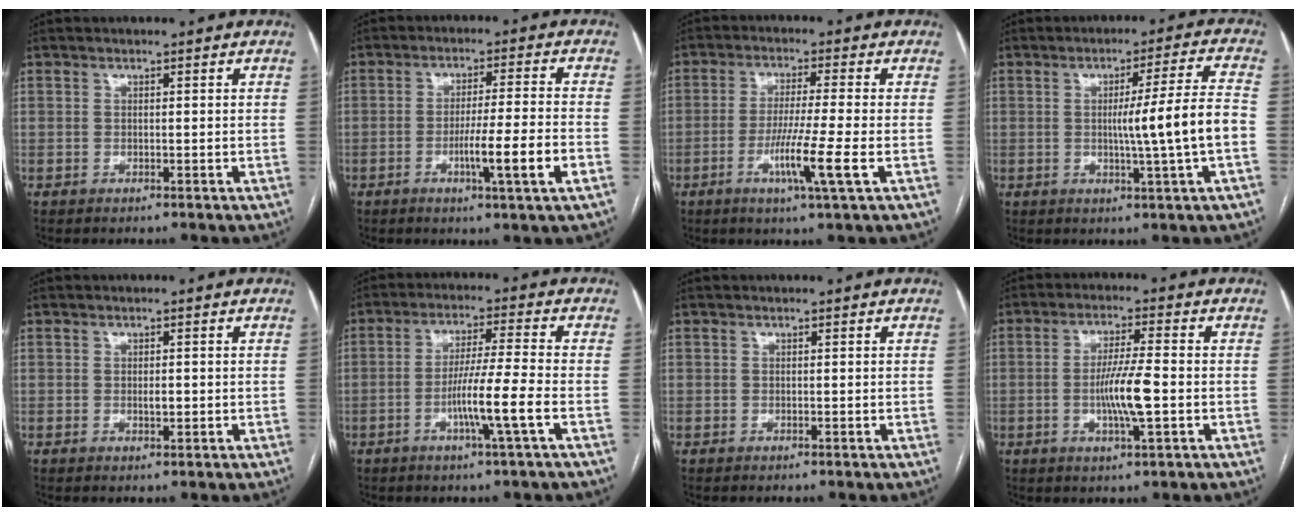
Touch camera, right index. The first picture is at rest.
{"total": 8.8, "force": [-3.1, -0.9, 8.2], "torque": [-0.137, -0.013, -0.053]}
{"total": 8.2, "force": [-2.7, -1.1, 7.7], "torque": [-0.143, -0.021, -0.053]}
{"total": 10.0, "force": [-1.3, -1.7, 9.8], "torque": [-0.147, 0.000, -0.015]}
{"total": 1.3, "force": [-0.1, 0.5, 1.2], "torque": [-0.021, -0.001, -0.001]}
{"total": 8.1, "force": [-2.9, -1.3, 7.5], "torque": [-0.140, -0.005, -0.057]}
{"total": 0.0}
{"total": 7.3, "force": [-1.4, 0.2, 7.2], "torque": [-0.137, -0.006, -0.027]}